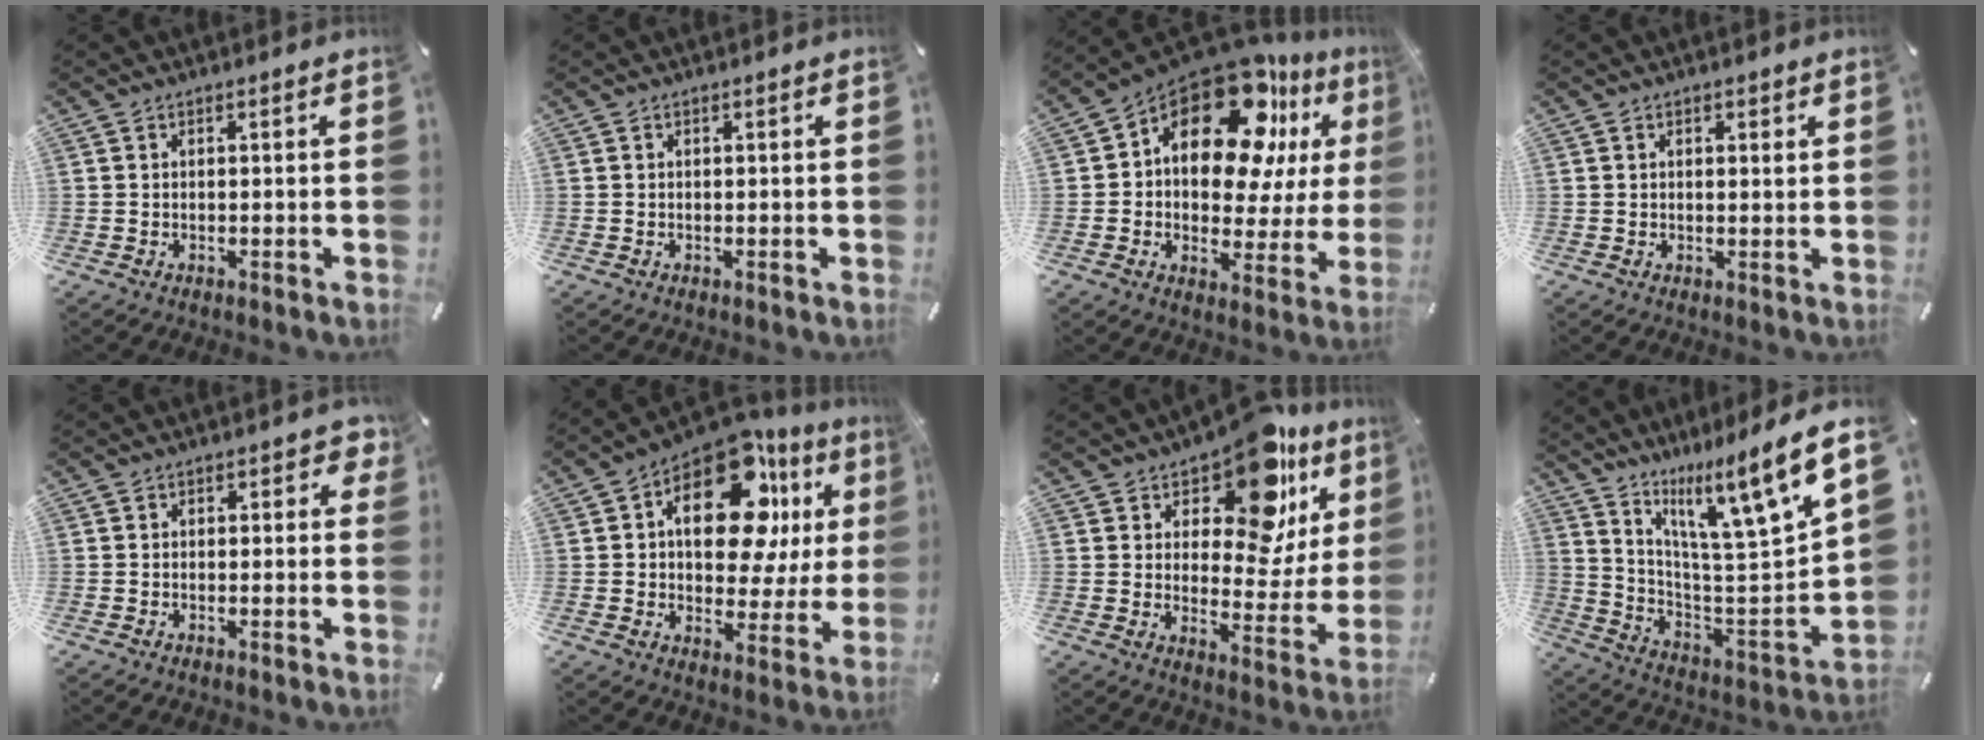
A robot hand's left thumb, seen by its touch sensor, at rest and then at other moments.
{"total": 0.0}
{"total": 19.3, "force": [11.3, 10.1, 11.9], "torque": [-0.191, -0.092, 0.190]}
{"total": 1.2, "force": [0.6, 0.7, 0.8], "torque": [-0.016, 0.002, 0.010]}
{"total": 2.2, "force": [0.3, 1.5, 1.6], "torque": [-0.008, -0.002, -0.001]}
{"total": 20.1, "force": [7.9, 10.9, 14.9], "torque": [-0.220, -0.048, 0.130]}
{"total": 16.4, "force": [11.1, 7.4, 9.5], "torque": [-0.148, -0.085, 0.188]}
{"total": 13.4, "force": [10.2, 1.4, 8.5], "torque": [-0.138, -0.101, 0.153]}